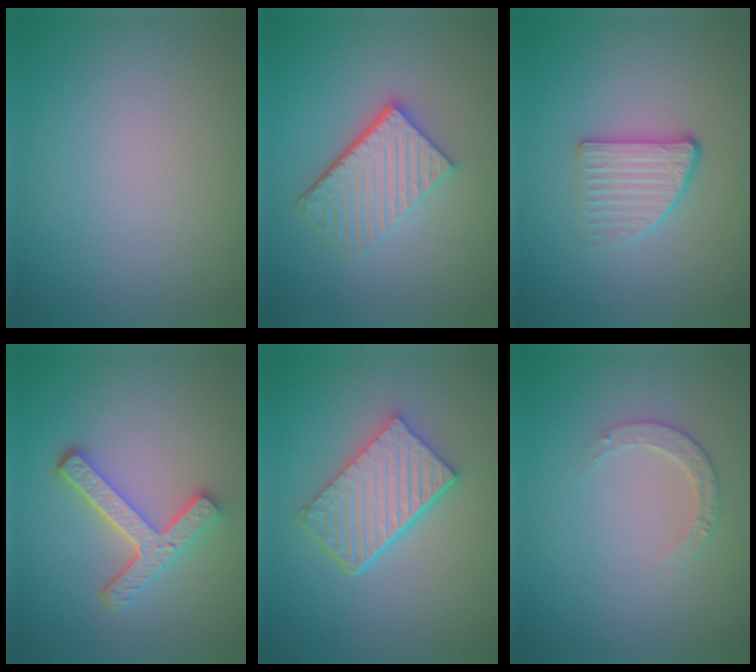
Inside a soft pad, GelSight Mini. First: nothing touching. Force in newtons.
{"total": 4.9, "press": 3.6, "slide": 3.3}
{"total": 2.8, "press": 2.5, "slide": 1.2}
{"total": 4.5, "press": 3.4, "slide": 3.0}
{"total": 5.6, "press": 4.2, "slide": 3.7}
{"total": 1.8, "press": 1.8, "slide": 0.4}